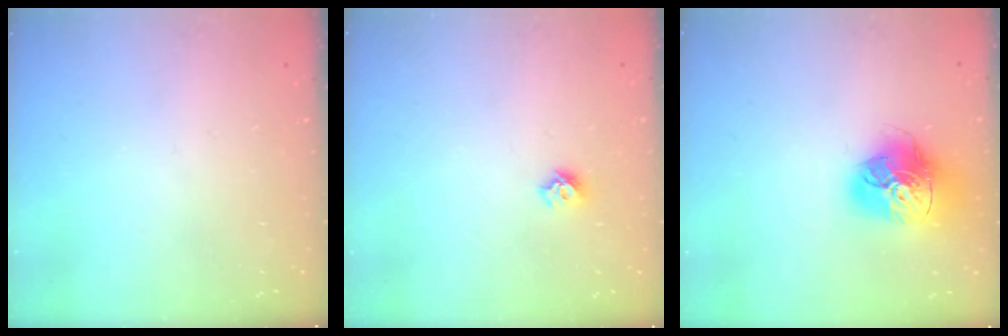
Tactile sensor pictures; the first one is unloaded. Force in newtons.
{"total": 5.7, "press": 5.7, "slide": 0.5}
{"total": 18.6, "press": 18.5, "slide": 1.9}